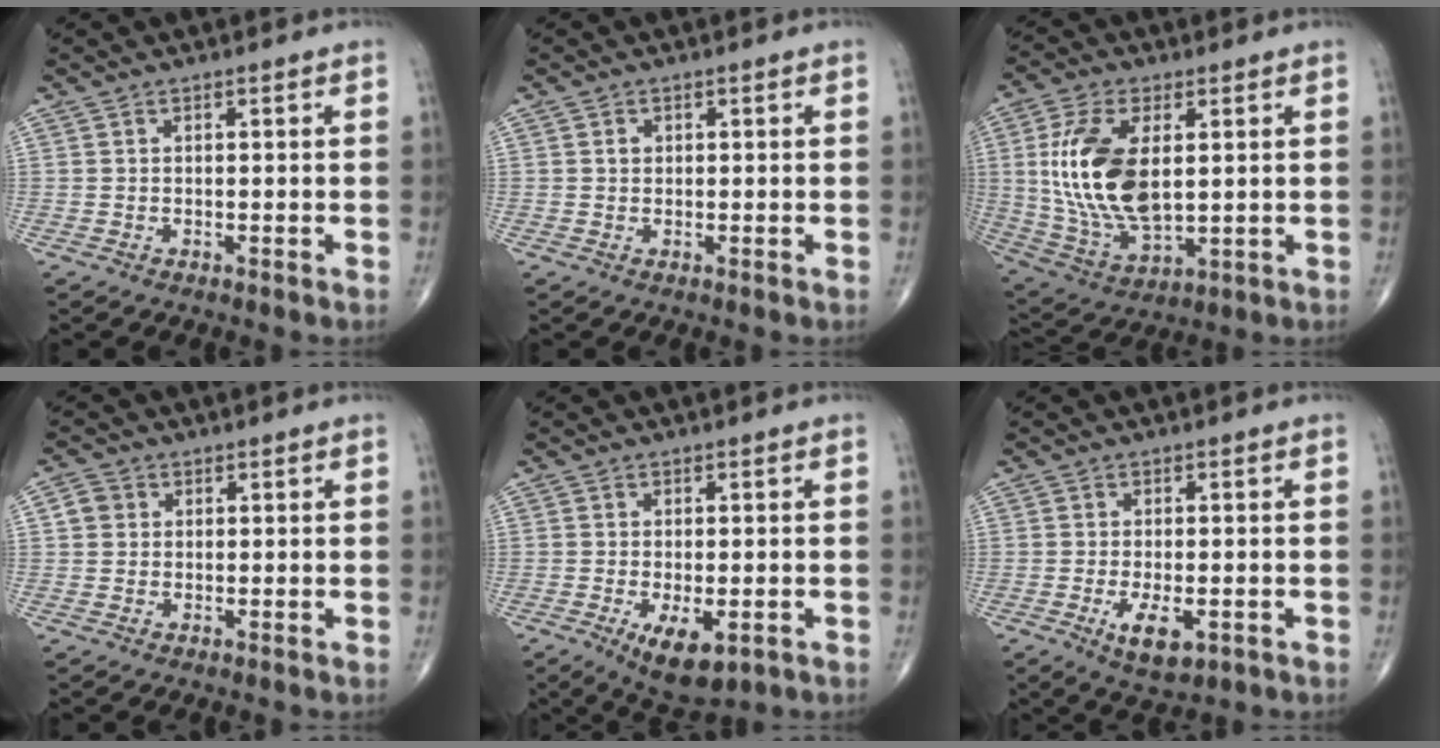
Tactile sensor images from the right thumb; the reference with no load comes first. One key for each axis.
{"total": 0.9, "fx": 0.2, "fy": 0.8, "fz": 0.5, "tx": -0.003, "ty": 0.003, "tz": 0.004}
{"total": 17.5, "fx": 2.6, "fy": 9.1, "fz": 14.8, "tx": -0.294, "ty": -0.016, "tz": 0.059}
{"total": 3.0, "fx": 0.5, "fy": 2.7, "fz": 1.1, "tx": -0.009, "ty": 0.004, "tz": 0.006}
{"total": 7.7, "fx": -2.8, "fy": 3.4, "fz": 6.3, "tx": -0.095, "ty": -0.011, "tz": -0.036}
{"total": 6.1, "fx": -2.1, "fy": 2.7, "fz": 5.1, "tx": -0.082, "ty": -0.009, "tz": -0.028}